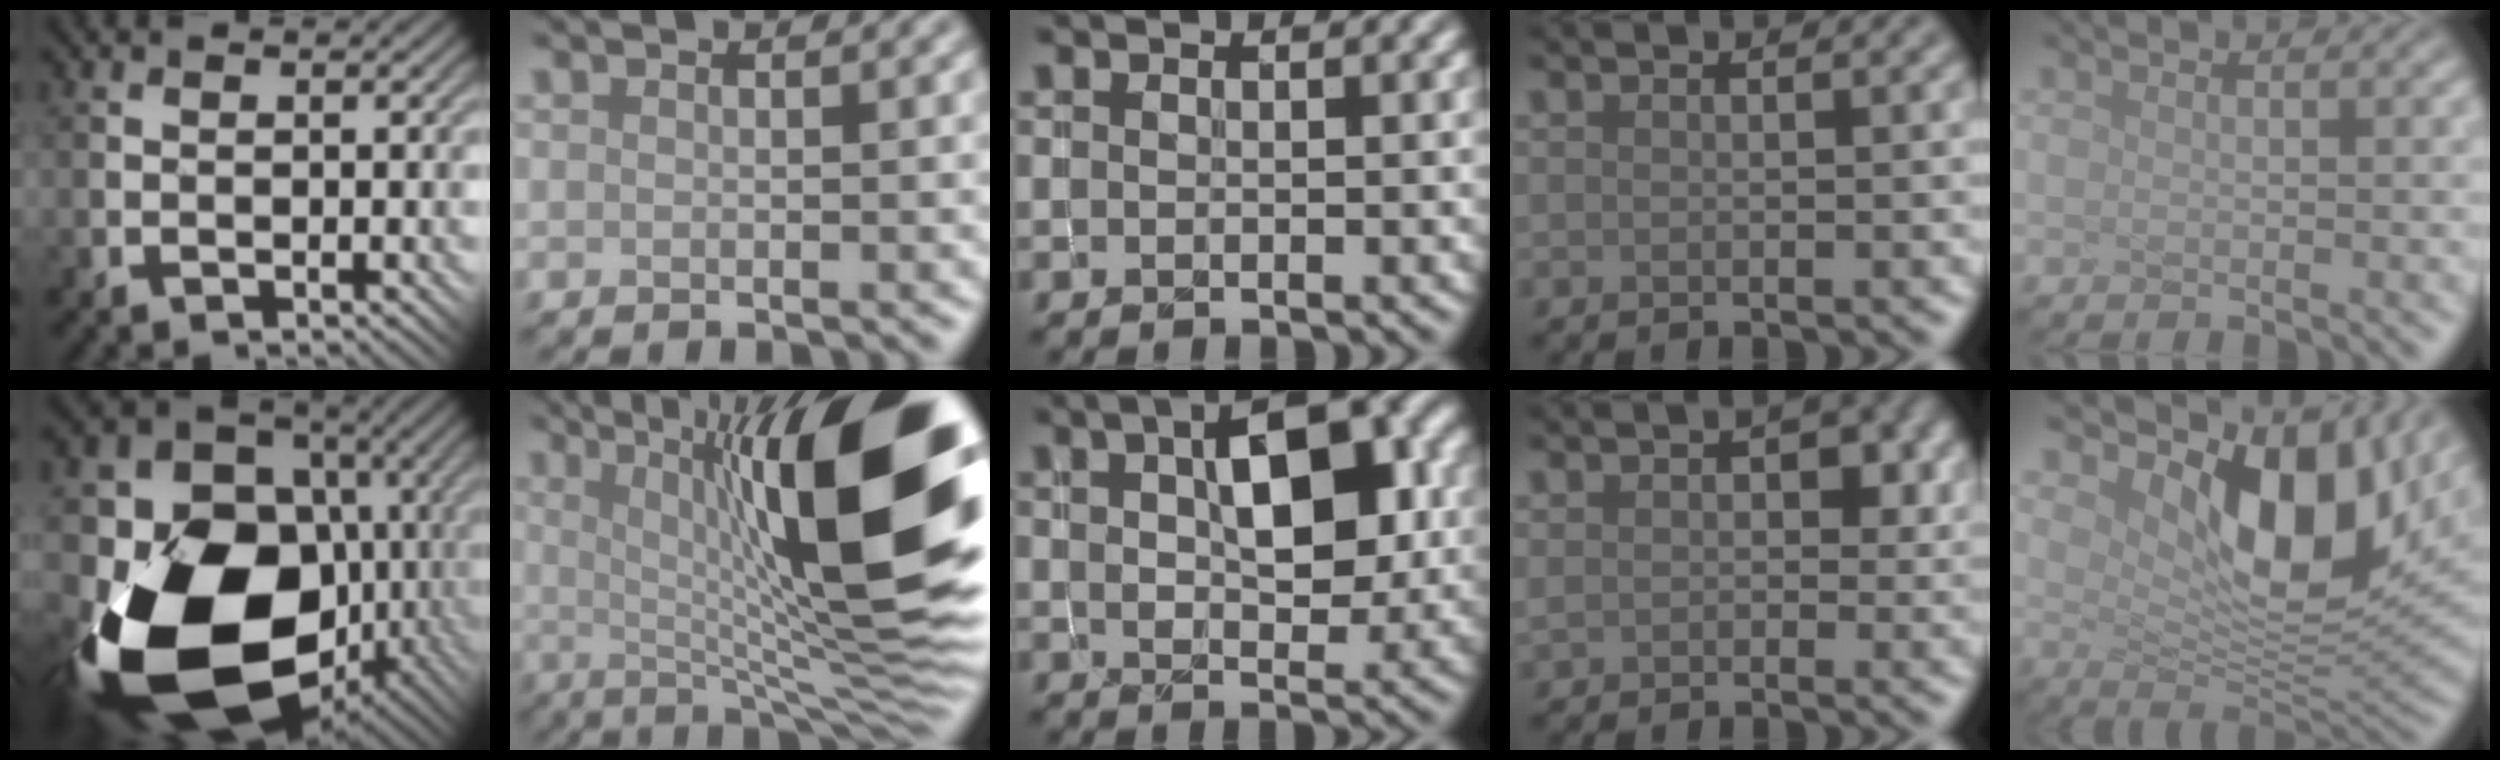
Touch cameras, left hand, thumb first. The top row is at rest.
{"thumb": {"total": 20.6, "force": [-5.7, 15.8, 12.0], "torque": [-0.299, -0.048, -0.082]}, "index": {"total": 17.6, "force": [3.3, 4.4, 16.7], "torque": [-0.238, 0.011, 0.057]}, "middle": {"total": 8.0, "force": [2.1, 3.9, 6.7], "torque": [-0.099, 0.015, 0.030]}, "ring": {"total": 3.2, "force": [0.5, 2.2, 2.3], "torque": [-0.043, 0.002, 0.012]}, "little": {"total": 8.2, "force": [2.9, 4.1, 6.4], "torque": [-0.124, -0.019, 0.080]}}